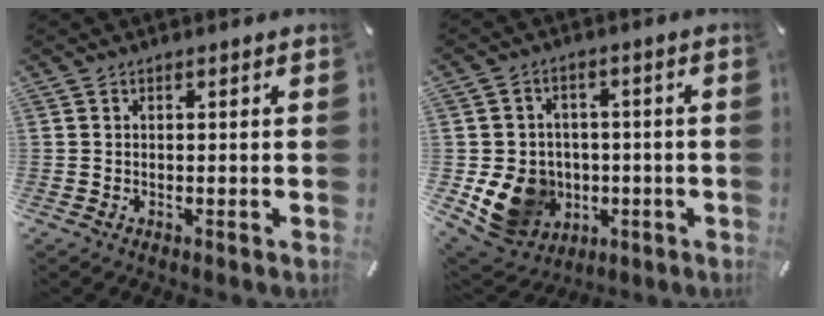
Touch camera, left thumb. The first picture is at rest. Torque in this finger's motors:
{"motor_torque": [1.54, 1.66, 0.47, 0.26, 0.11]}